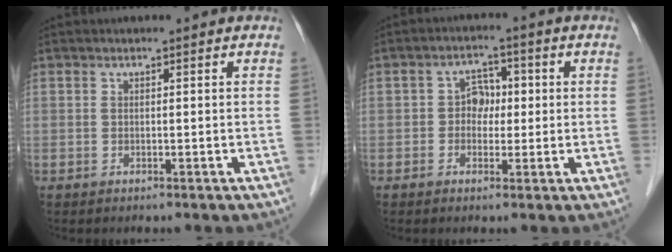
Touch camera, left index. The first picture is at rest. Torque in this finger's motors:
{"motor_torque": [-0.05, 0.03, 0.05, 0.01]}